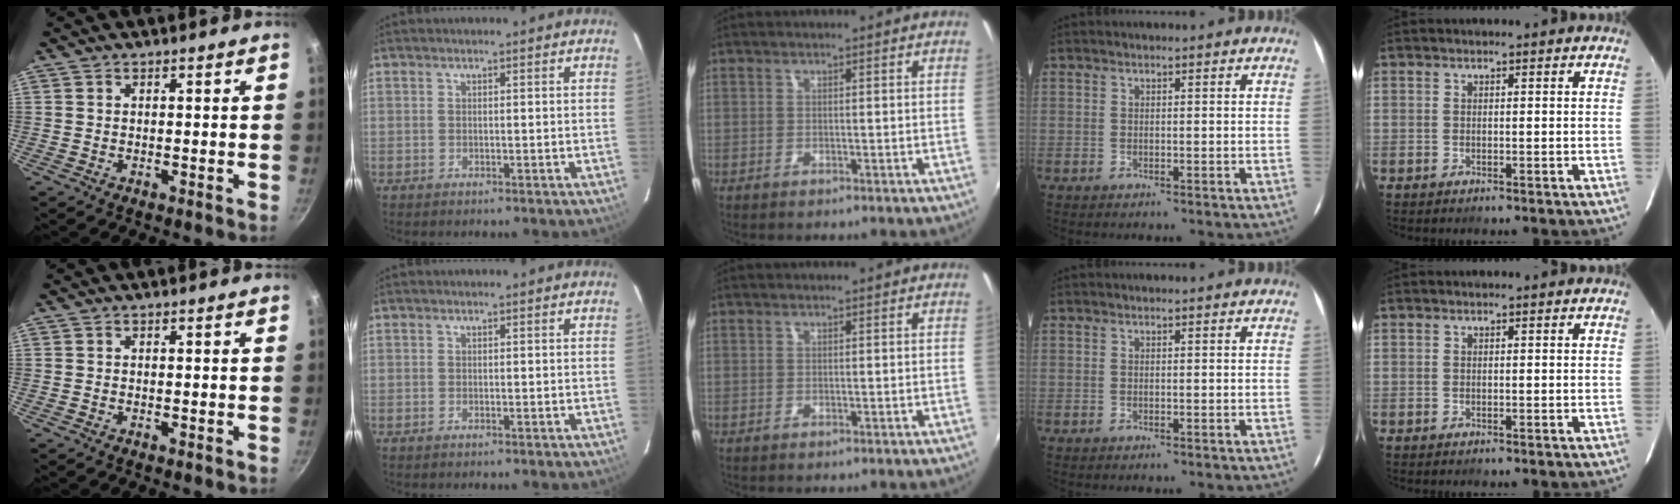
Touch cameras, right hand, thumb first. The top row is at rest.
{}